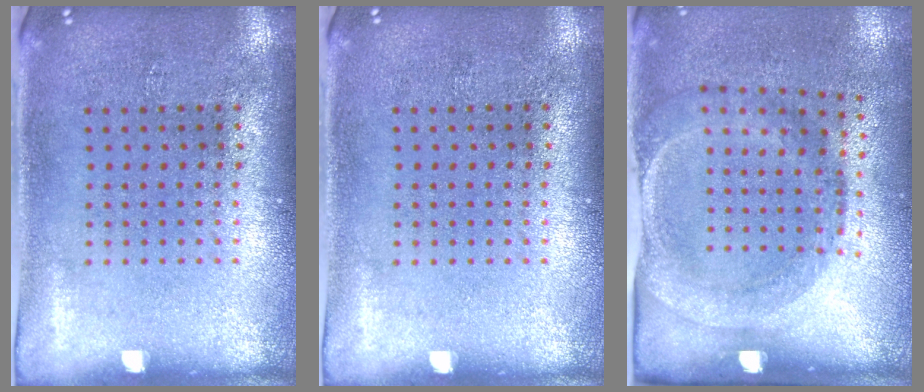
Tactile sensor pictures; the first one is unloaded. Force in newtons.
{"total": 0.0}
{"total": 1.9, "press": 1.2, "slide": 1.5}